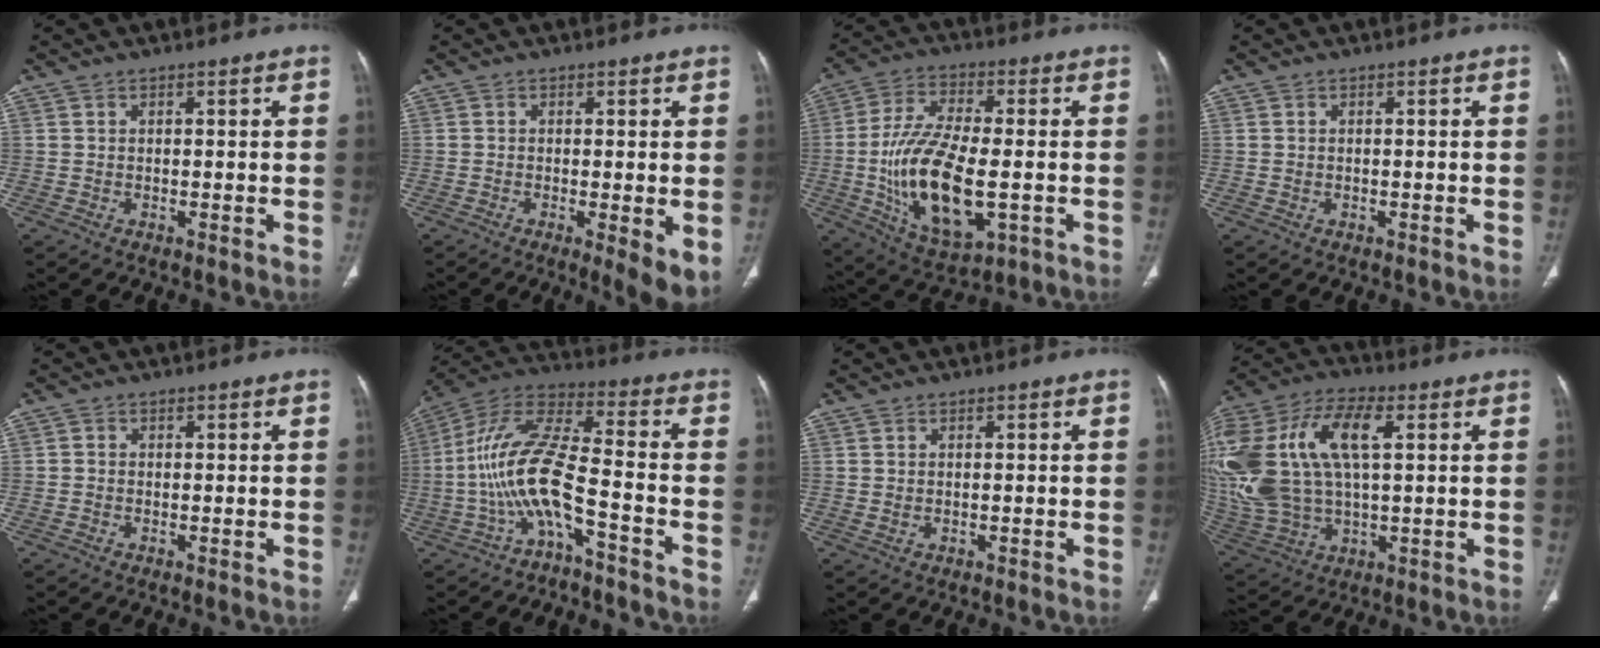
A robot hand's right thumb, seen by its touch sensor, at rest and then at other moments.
{"total": 6.1, "force": [-1.3, 1.4, 5.8], "torque": [-0.089, -0.020, -0.021]}
{"total": 19.0, "force": [-3.0, 8.3, 16.8], "torque": [-0.322, -0.004, -0.042]}
{"total": 0.0}
{"total": 0.6, "force": [-0.2, 0.5, 0.2], "torque": [-0.003, 0.001, -0.008]}
{"total": 13.4, "force": [-5.1, 3.5, 11.9], "torque": [-0.265, 0.079, -0.099]}
{"total": 0.7, "force": [0.0, 0.5, 0.6], "torque": [-0.018, 0.003, 0.006]}
{"total": 27.3, "force": [5.5, 14.6, 22.5], "torque": [-0.530, 0.028, 0.108]}